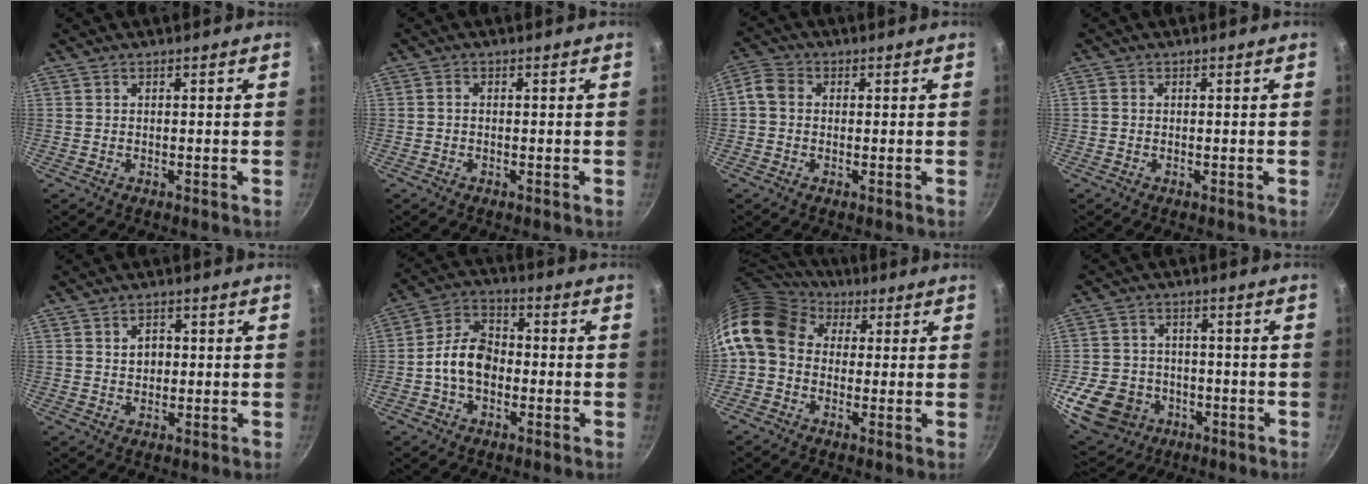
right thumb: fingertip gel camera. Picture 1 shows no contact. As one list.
[{"total": 0.8, "force": [-0.2, 0.5, 0.7], "torque": [-0.016, 0.005, -0.005]}, {"total": 4.2, "force": [0.0, 3.5, 2.3], "torque": [-0.045, 0.010, -0.016]}, {"total": 0.7, "force": [-0.1, 0.6, 0.3], "torque": [-0.005, 0.003, -0.004]}, {"total": 3.2, "force": [0.5, 2.5, 1.9], "torque": [-0.017, 0.001, 0.009]}, {"total": 9.7, "force": [-1.8, 6.9, 6.6], "torque": [-0.092, 0.034, -0.047]}, {"total": 13.5, "force": [2.6, 10.7, 7.8], "torque": [-0.134, 0.028, 0.025]}, {"total": 14.2, "force": [-5.1, 11.6, 6.6], "torque": [-0.113, 0.034, -0.075]}]